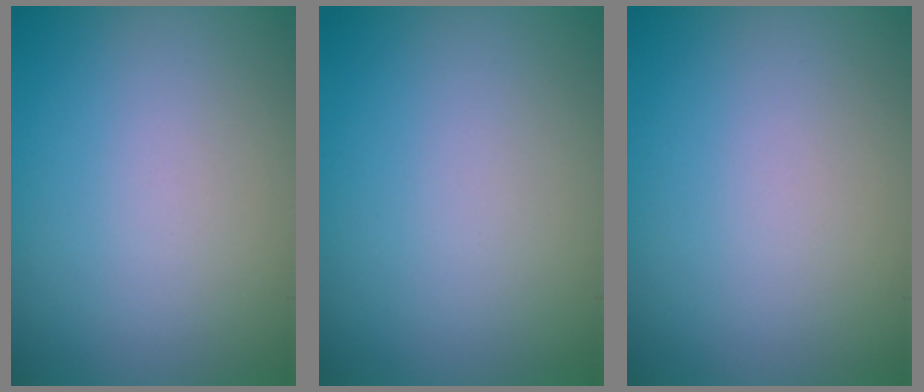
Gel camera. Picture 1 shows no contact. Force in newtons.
{"total": 0.0}
{"total": 0.0}